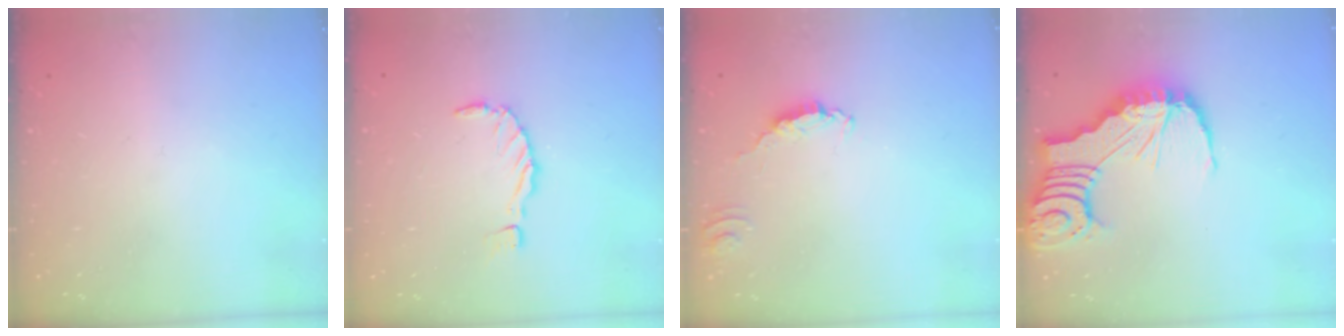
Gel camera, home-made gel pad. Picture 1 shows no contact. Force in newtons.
{"total": 0.0}
{"total": 1.7, "press": 1.7, "slide": 0.2}
{"total": 14.0, "press": 13.9, "slide": 1.9}